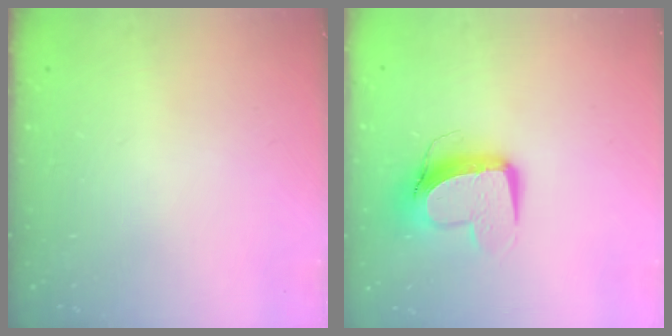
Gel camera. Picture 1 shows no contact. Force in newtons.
{"total": 11.5, "press": 11.5, "slide": 1.4}